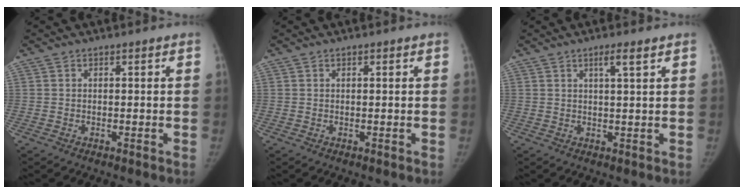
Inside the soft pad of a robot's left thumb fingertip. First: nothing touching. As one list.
[{"total": 0.6, "force": [0.2, 0.2, 0.5], "torque": [-0.010, 0.001, 0.003]}, {"total": 3.0, "force": [1.7, 0.2, 2.5], "torque": [-0.046, -0.008, 0.030]}]